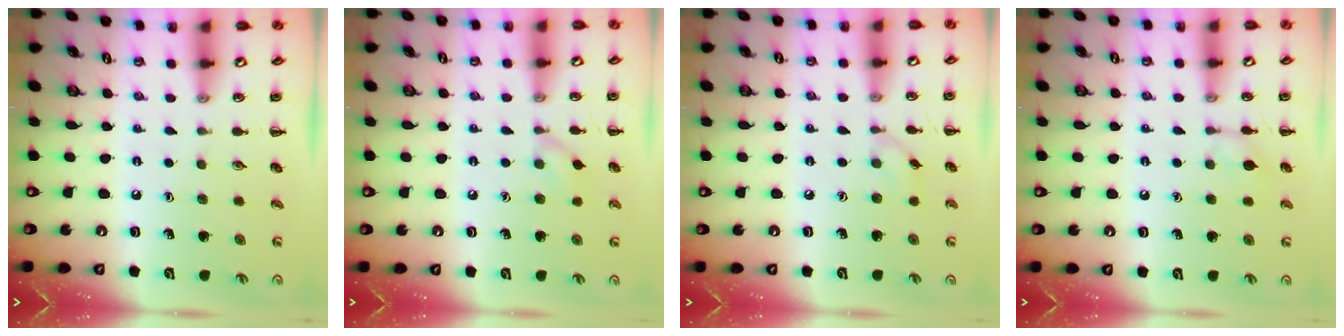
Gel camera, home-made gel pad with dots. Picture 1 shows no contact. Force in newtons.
{"total": 5.9, "press": 5.6, "slide": 1.9}
{"total": 3.7, "press": 3.5, "slide": 1.1}
{"total": 5.0, "press": 5.0, "slide": 0.5}